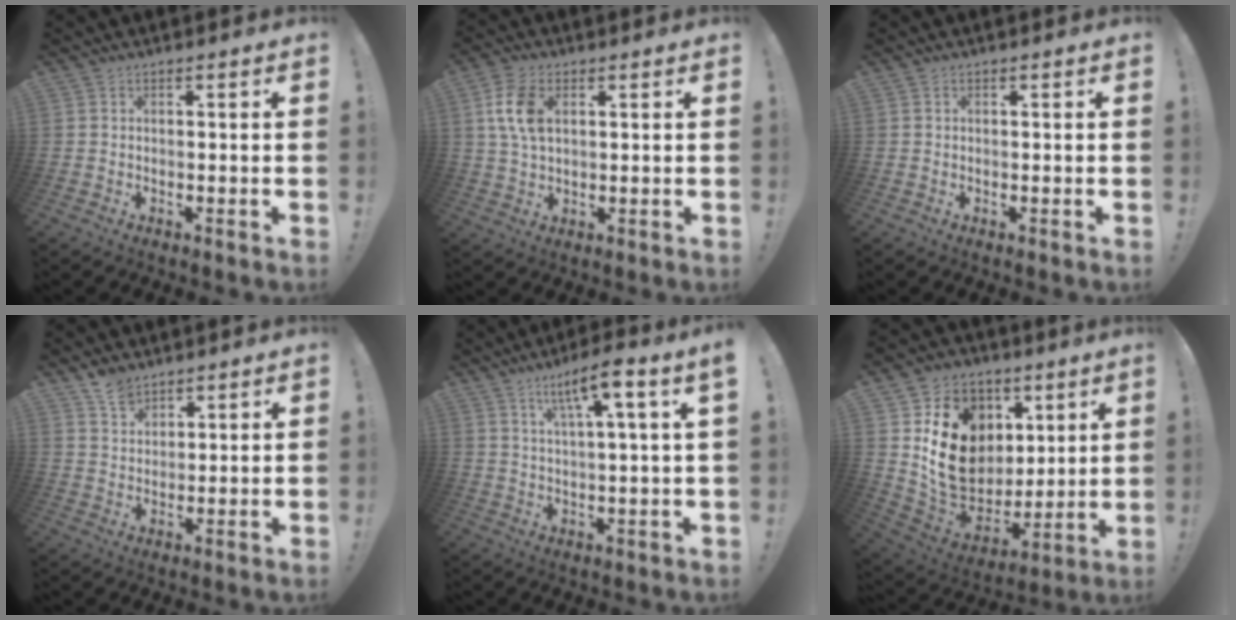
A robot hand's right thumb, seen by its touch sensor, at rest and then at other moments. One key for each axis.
{"total": 9.8, "fx": 2.8, "fy": 6.2, "fz": 6.9, "tx": -0.145, "ty": 0.004, "tz": 0.053}
{"total": 0.0}
{"total": 5.4, "fx": 4.5, "fy": 2.5, "fz": 1.5, "tx": -0.025, "ty": -0.027, "tz": 0.085}
{"total": 9.0, "fx": 4.5, "fy": -0.1, "fz": 7.8, "tx": -0.126, "ty": -0.018, "tz": 0.065}
{"total": 19.8, "fx": 5.6, "fy": 15.8, "fz": 10.4, "tx": -0.175, "ty": -0.022, "tz": 0.130}